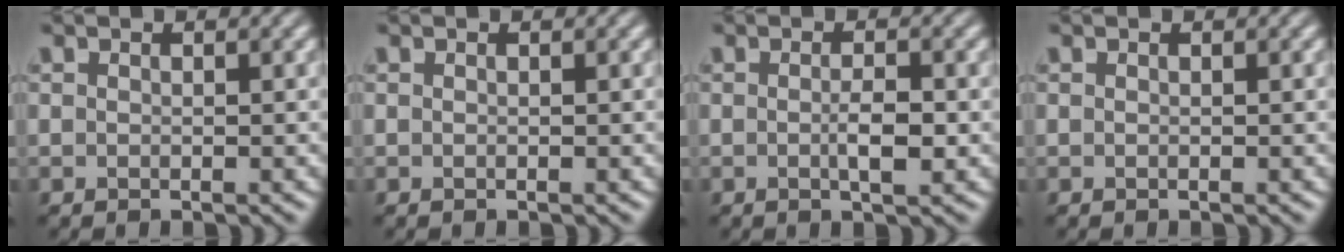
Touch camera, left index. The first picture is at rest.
{"total": 0.0}
{"total": 2.4, "force": [-0.3, 0.6, 2.3], "torque": [-0.041, -0.003, -0.006]}
{"total": 0.0}